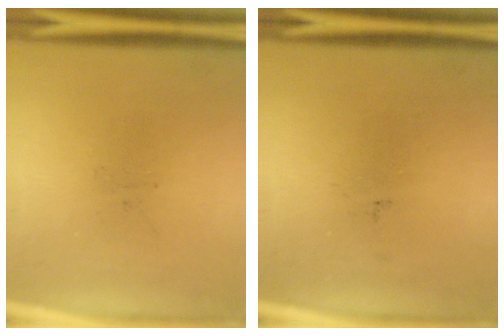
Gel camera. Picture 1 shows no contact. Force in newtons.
{"total": 0.0}